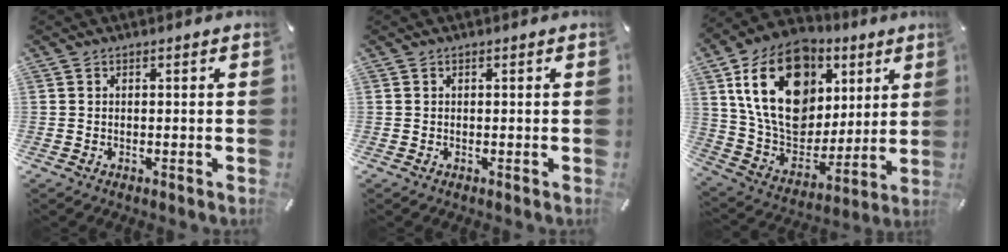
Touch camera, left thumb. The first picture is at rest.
{"total": 0.0}
{"total": 23.6, "force": [8.3, 17.3, 13.7], "torque": [-0.244, -0.031, 0.151]}